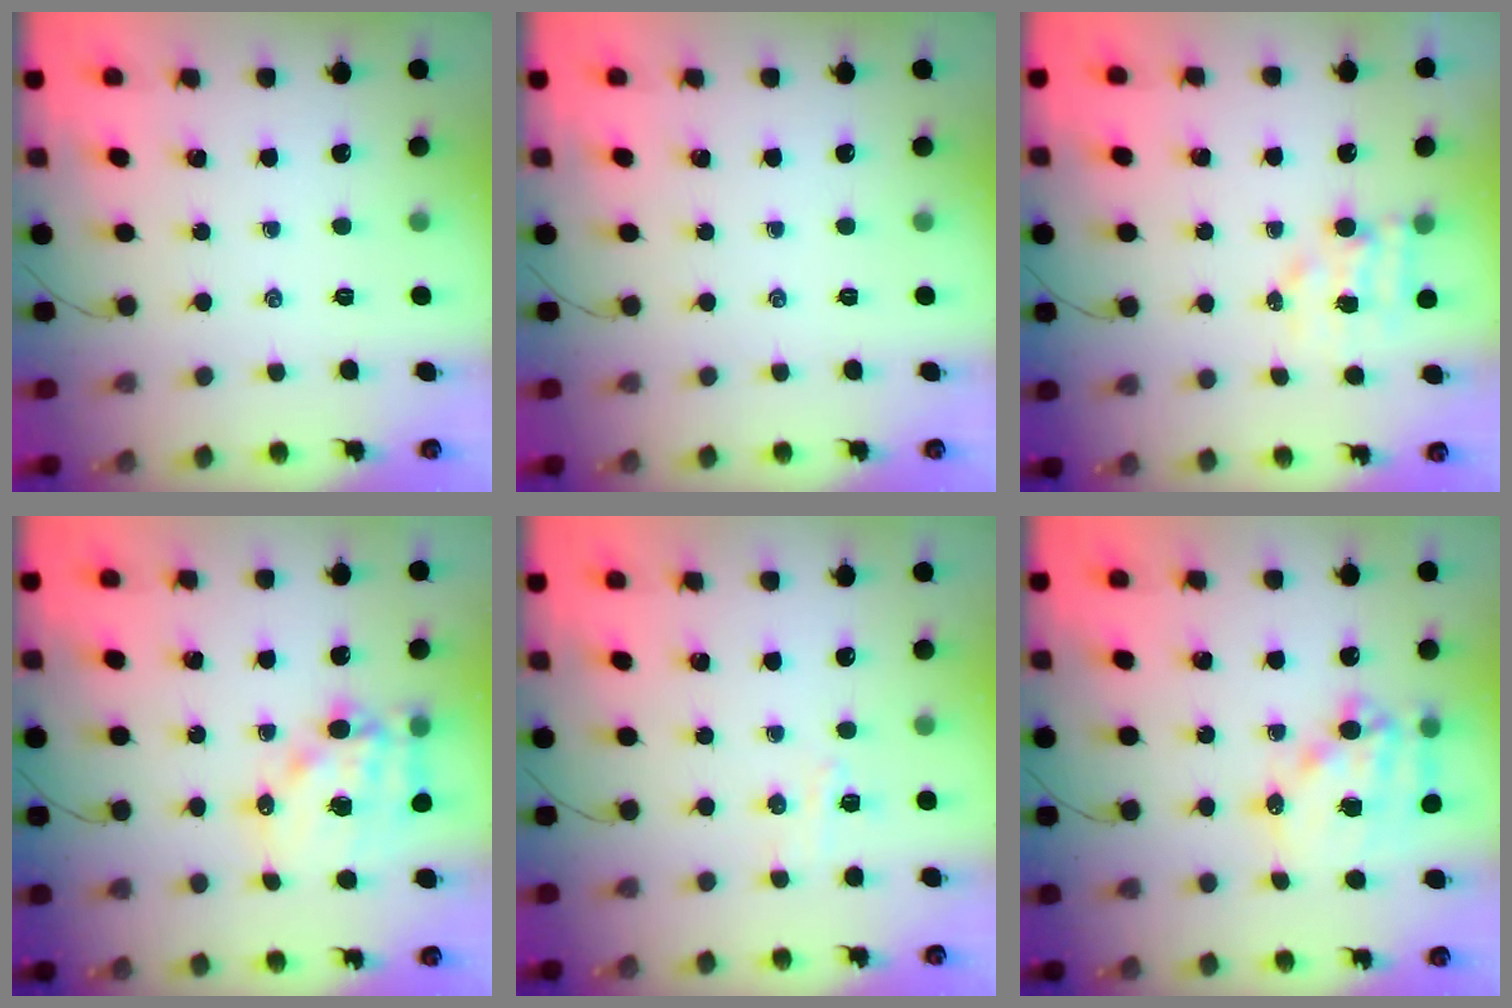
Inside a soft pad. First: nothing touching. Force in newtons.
{"total": 0.0}
{"total": 4.7, "press": 4.7, "slide": 0.5}
{"total": 14.2, "press": 13.9, "slide": 3.3}
{"total": 4.3, "press": 4.1, "slide": 1.1}
{"total": 14.2, "press": 13.8, "slide": 3.3}